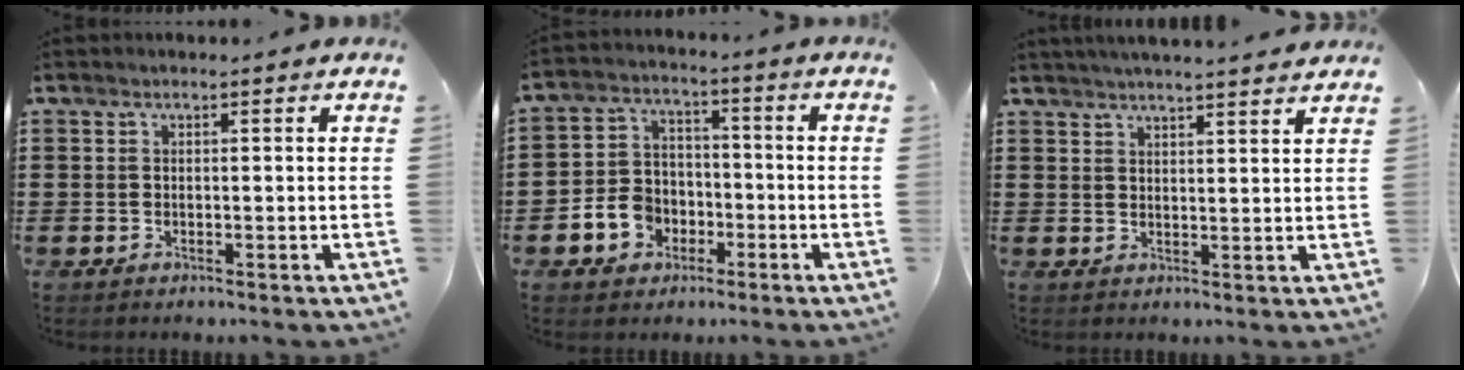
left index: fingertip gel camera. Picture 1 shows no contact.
{"total": 6.0, "force": [-2.7, 5.0, 1.7], "torque": [-0.054, 0.016, -0.052]}
{"total": 3.1, "force": [3.1, -0.4, 0.5], "torque": [-0.018, -0.010, 0.055]}